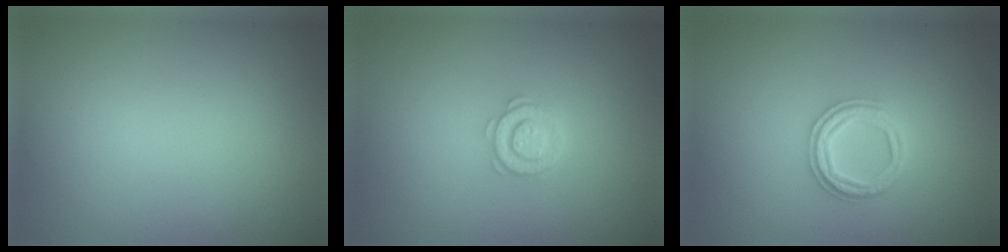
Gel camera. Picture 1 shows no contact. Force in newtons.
{"total": 2.6, "press": 2.5, "slide": 0.5}
{"total": 2.6, "press": 2.6, "slide": 0.5}